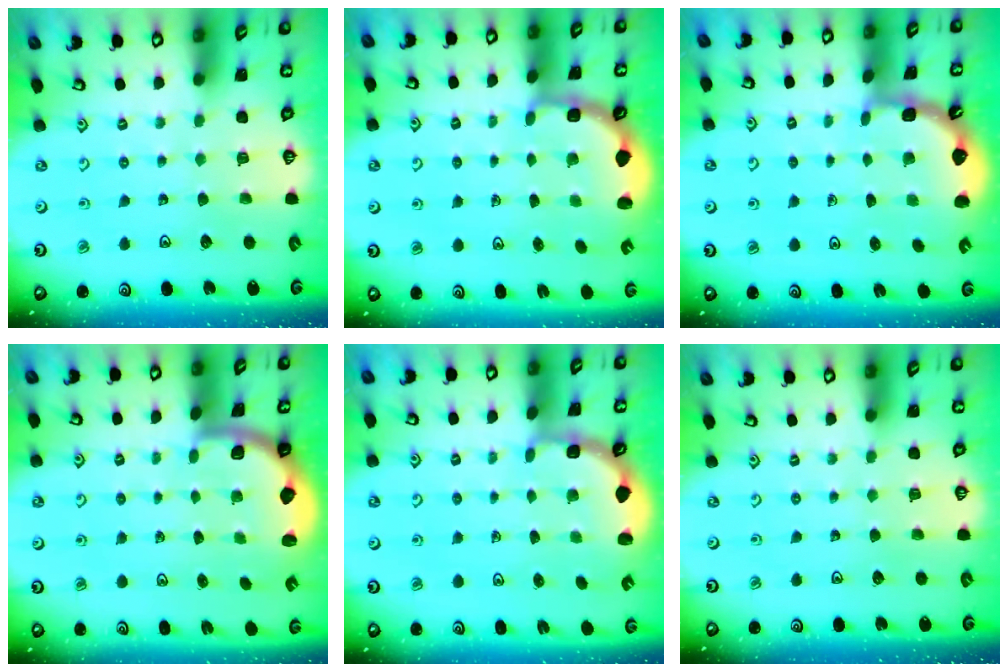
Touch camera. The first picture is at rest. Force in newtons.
{"total": 3.0, "press": 2.0, "slide": 2.2}
{"total": 2.0, "press": 2.0, "slide": 0.2}
{"total": 1.9, "press": 1.8, "slide": 0.5}
{"total": 2.5, "press": 1.9, "slide": 1.6}
{"total": 0.0}